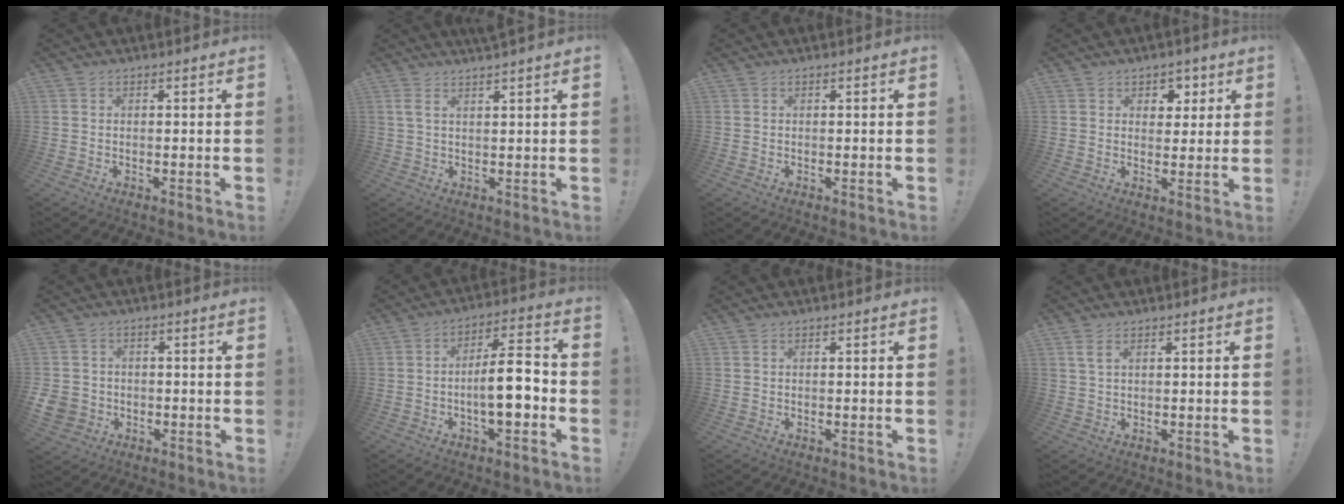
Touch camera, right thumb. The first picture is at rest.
{"total": 3.2, "force": [2.3, -0.4, 2.2], "torque": [-0.053, -0.004, 0.041]}
{"total": 0.0}
{"total": 5.0, "force": [2.3, 4.3, 1.3], "torque": [-0.002, -0.013, 0.039]}
{"total": 5.2, "force": [-1.3, 4.6, 2.1], "torque": [-0.054, 0.004, -0.025]}
{"total": 12.4, "force": [-2.8, 3.8, 11.4], "torque": [-0.182, 0.011, -0.052]}
{"total": 0.0}
{"total": 2.8, "force": [1.3, 1.0, 2.2], "torque": [-0.044, 0.000, 0.024]}